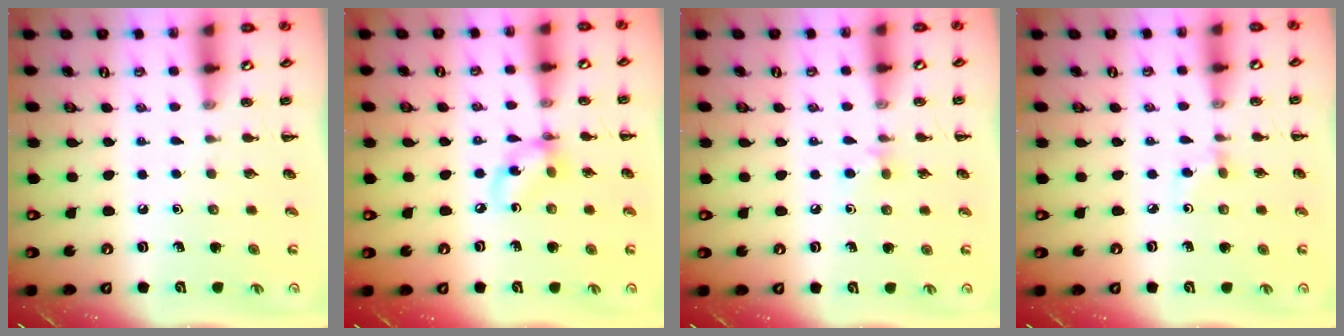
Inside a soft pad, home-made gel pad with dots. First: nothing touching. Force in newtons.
{"total": 7.0, "press": 6.9, "slide": 1.1}
{"total": 4.6, "press": 4.3, "slide": 1.6}
{"total": 2.3, "press": 2.1, "slide": 0.9}